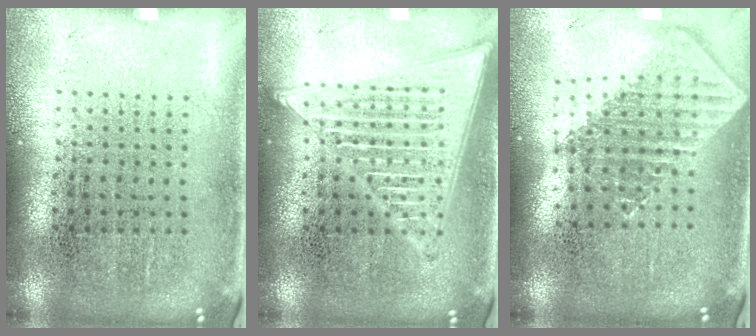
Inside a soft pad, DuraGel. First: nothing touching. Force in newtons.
{"total": 2.7, "press": 2.7, "slide": 0.2}
{"total": 1.9, "press": 1.5, "slide": 1.1}